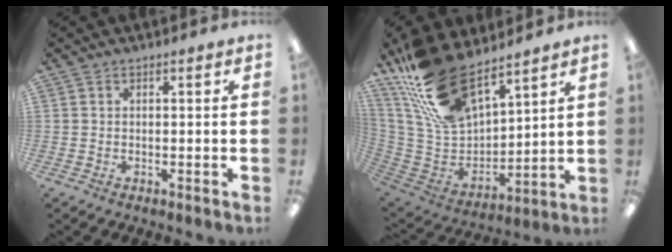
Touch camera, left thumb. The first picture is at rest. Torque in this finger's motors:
{"motor_torque": [0.42, 0.42, 1.28, -1.49, 0.27]}